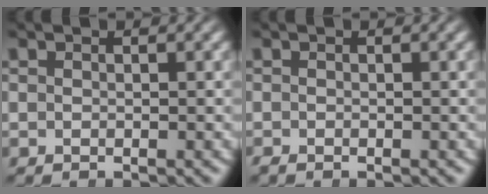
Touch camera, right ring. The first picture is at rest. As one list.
[{"total": 0.7, "force": [-0.6, 0.3, 0.1], "torque": [-0.004, -0.007, -0.009]}]